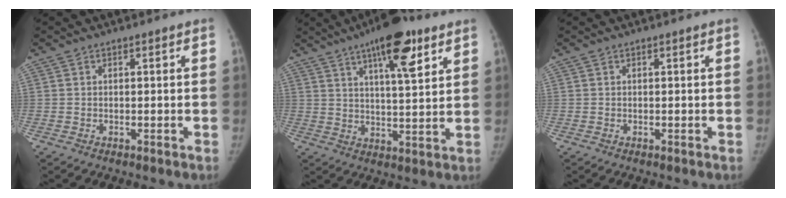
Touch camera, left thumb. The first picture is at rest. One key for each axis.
{"total": 13.3, "fx": 7.6, "fy": 3.7, "fz": 10.3, "tx": -0.139, "ty": -0.031, "tz": 0.114}
{"total": 0.0}